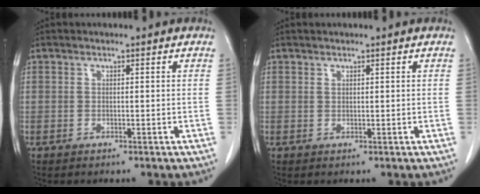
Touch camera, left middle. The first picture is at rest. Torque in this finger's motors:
{"motor_torque": [-0.53, -0.03, -0.04, -0.01]}